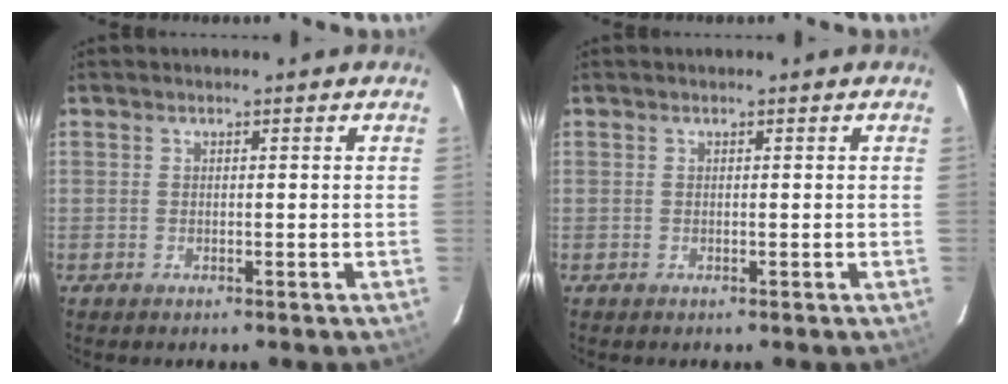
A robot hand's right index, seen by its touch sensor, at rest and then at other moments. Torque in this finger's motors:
{"motor_torque": [-0.03, -0.01, 0.00, 0.01]}